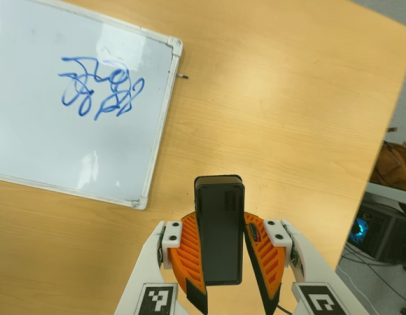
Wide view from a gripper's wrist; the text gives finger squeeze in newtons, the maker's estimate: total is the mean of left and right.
{"total": 7.2, "left": 7.5, "right": 7.0}